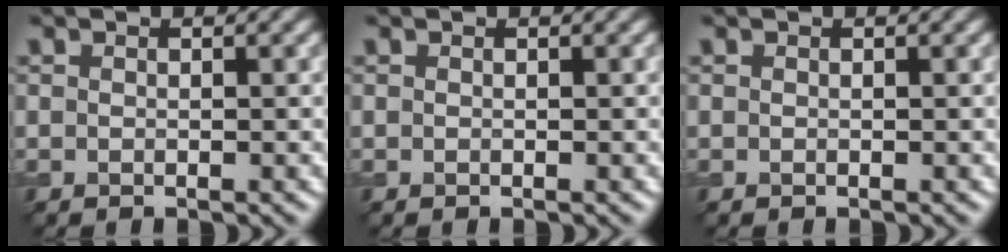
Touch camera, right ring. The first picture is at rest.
{"total": 0.0}
{"total": 0.0}